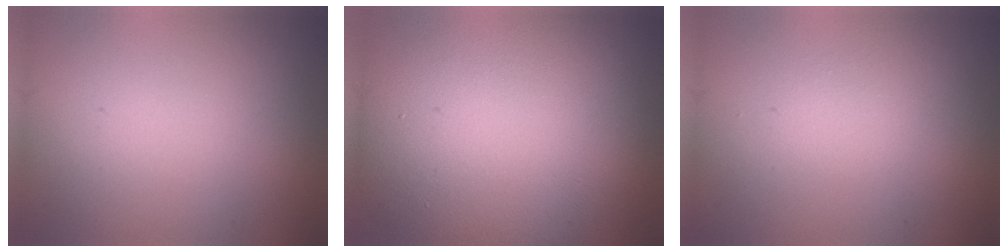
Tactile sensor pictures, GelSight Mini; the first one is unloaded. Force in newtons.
{"total": 16.0, "press": 15.9, "slide": 0.8}
{"total": 0.8, "press": 0.8, "slide": 0.0}